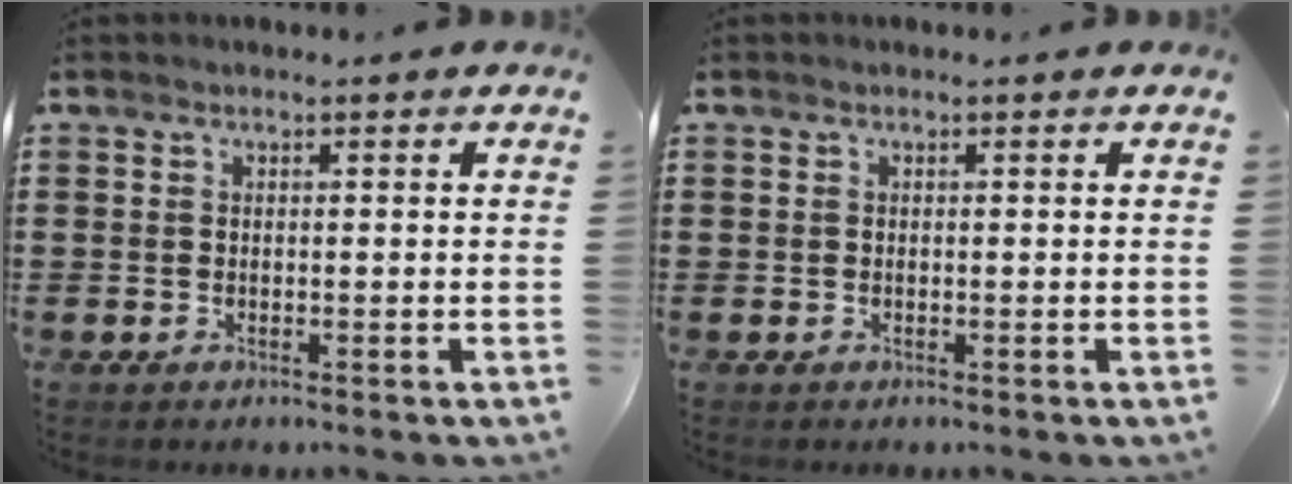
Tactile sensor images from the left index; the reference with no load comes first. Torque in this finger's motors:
{"motor_torque": [0.00, 0.00, 0.00, 0.00]}